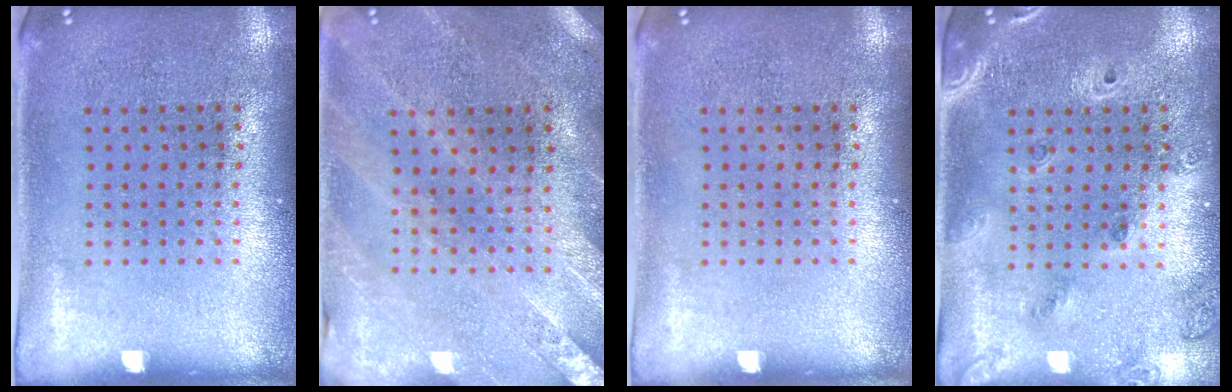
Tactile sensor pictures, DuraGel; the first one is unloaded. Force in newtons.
{"total": 0.5, "press": 0.5, "slide": 0.2}
{"total": 0.0}
{"total": 1.6, "press": 1.5, "slide": 0.7}